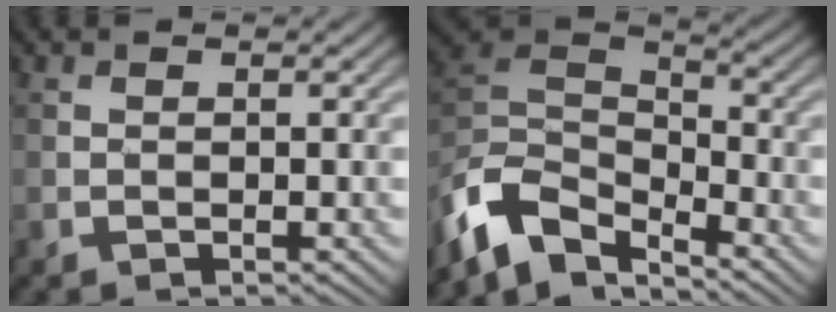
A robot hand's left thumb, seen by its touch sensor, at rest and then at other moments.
{"total": 10.2, "force": [-7.4, 4.6, 5.2], "torque": [-0.117, -0.005, -0.160]}